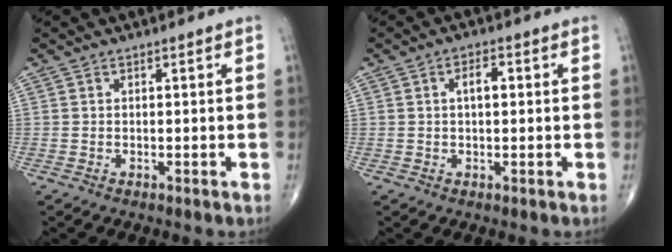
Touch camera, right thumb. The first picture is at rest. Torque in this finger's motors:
{"motor_torque": [-0.23, 0.66, 0.24, -0.08, 0.00]}